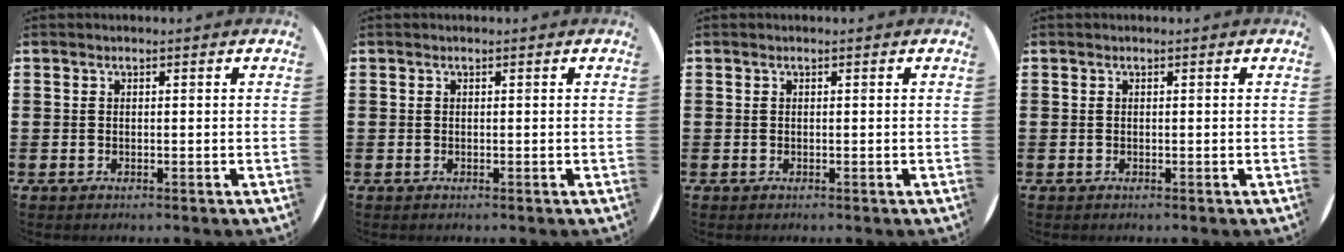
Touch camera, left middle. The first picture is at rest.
{"total": 0.0}
{"total": 0.0}
{"total": 0.0}